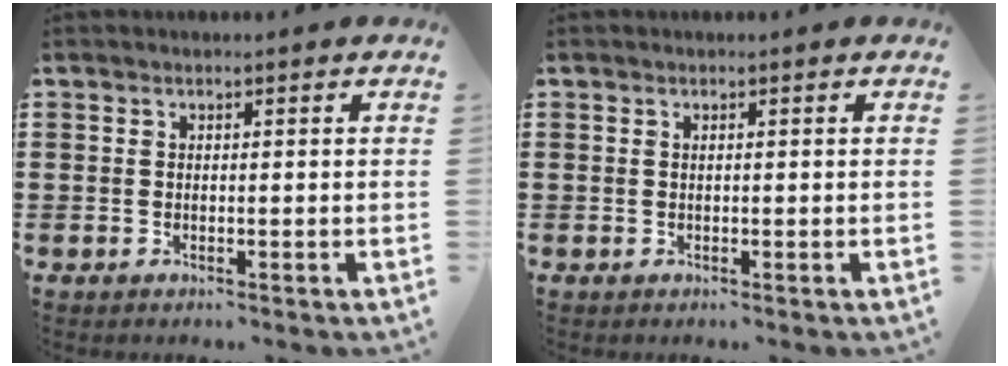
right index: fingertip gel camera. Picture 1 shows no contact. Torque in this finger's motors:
{"motor_torque": [-0.28, -0.17, 0.05, 0.00]}